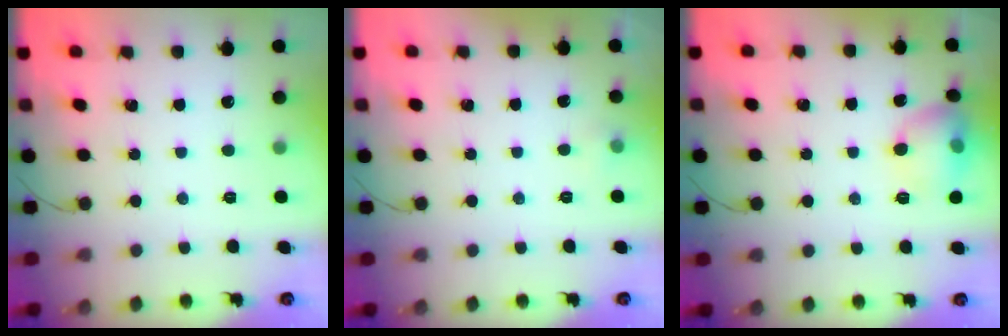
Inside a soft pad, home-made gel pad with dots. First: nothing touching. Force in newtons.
{"total": 3.8, "press": 3.6, "slide": 1.3}
{"total": 11.4, "press": 11.3, "slide": 1.7}